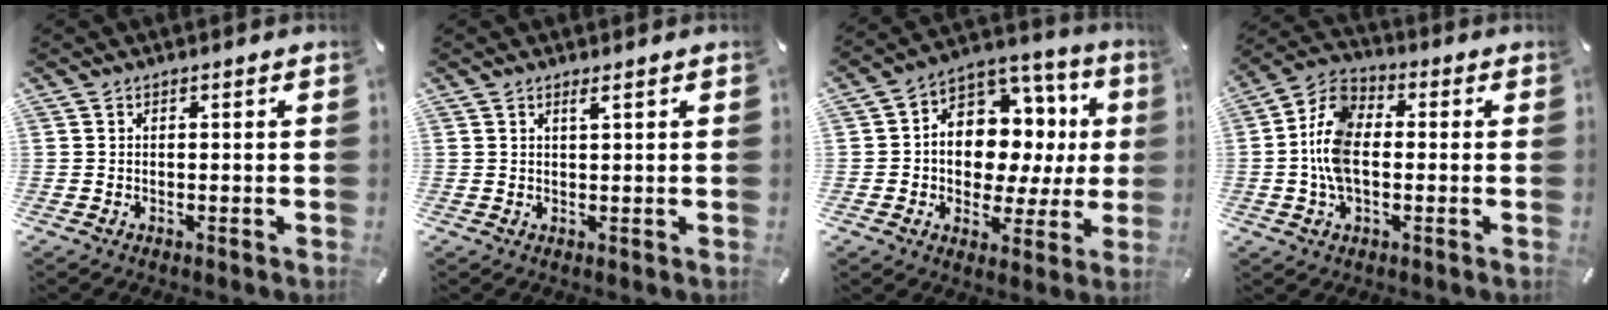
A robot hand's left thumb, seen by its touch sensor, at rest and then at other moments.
{"total": 1.5, "force": [0.9, 0.1, 1.1], "torque": [-0.023, -0.001, 0.015]}
{"total": 13.3, "force": [1.9, 10.6, 7.8], "torque": [-0.107, -0.026, 0.042]}
{"total": 11.0, "force": [-1.2, 7.0, 8.5], "torque": [-0.193, 0.006, -0.022]}